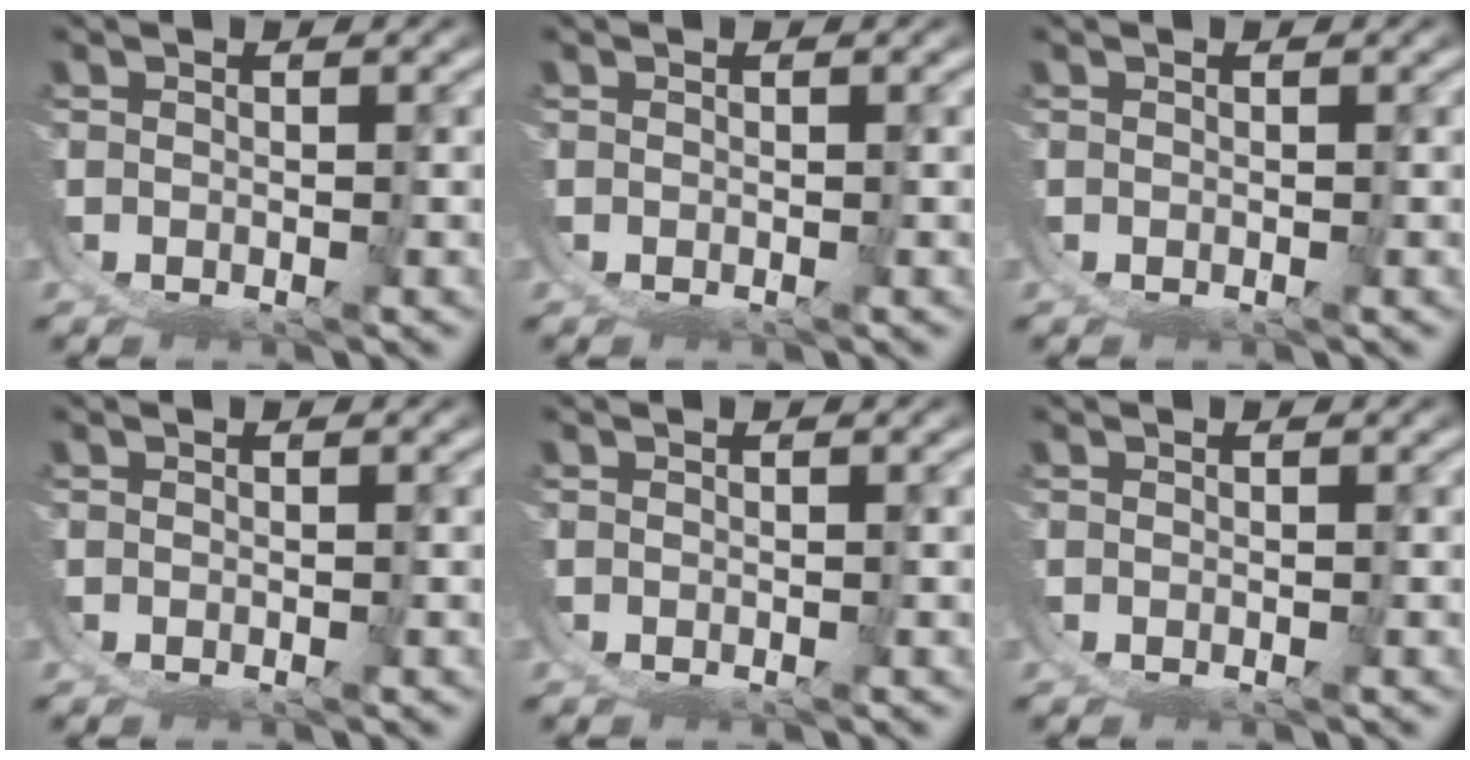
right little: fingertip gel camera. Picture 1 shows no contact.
{"total": 0.0}
{"total": 0.0}
{"total": 0.0}
{"total": 0.0}
{"total": 0.0}